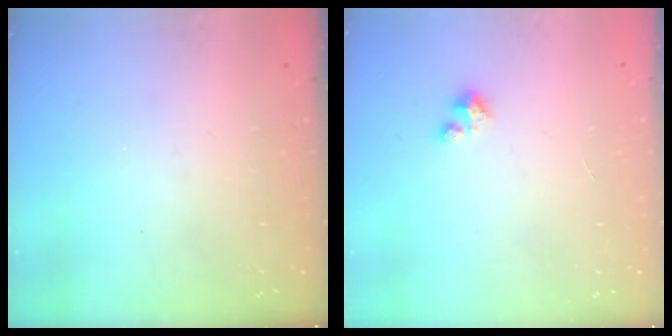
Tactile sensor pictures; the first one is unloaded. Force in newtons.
{"total": 2.4, "press": 2.4, "slide": 0.2}